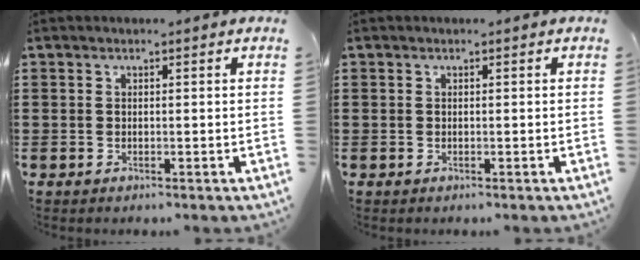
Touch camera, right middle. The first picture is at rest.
{"total": 0.0}